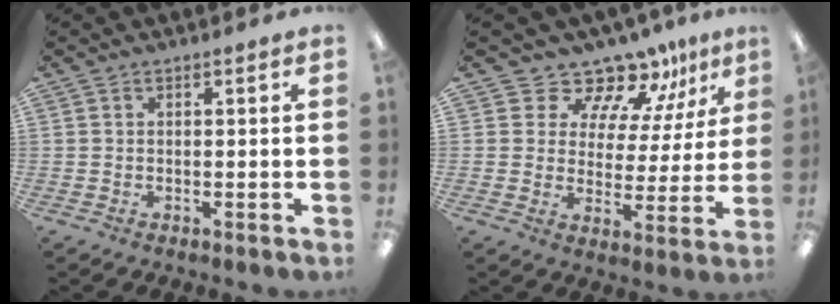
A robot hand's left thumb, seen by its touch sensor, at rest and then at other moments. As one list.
[{"total": 12.3, "force": [10.9, 5.1, 2.5], "torque": [-0.059, -0.095, 0.200]}]